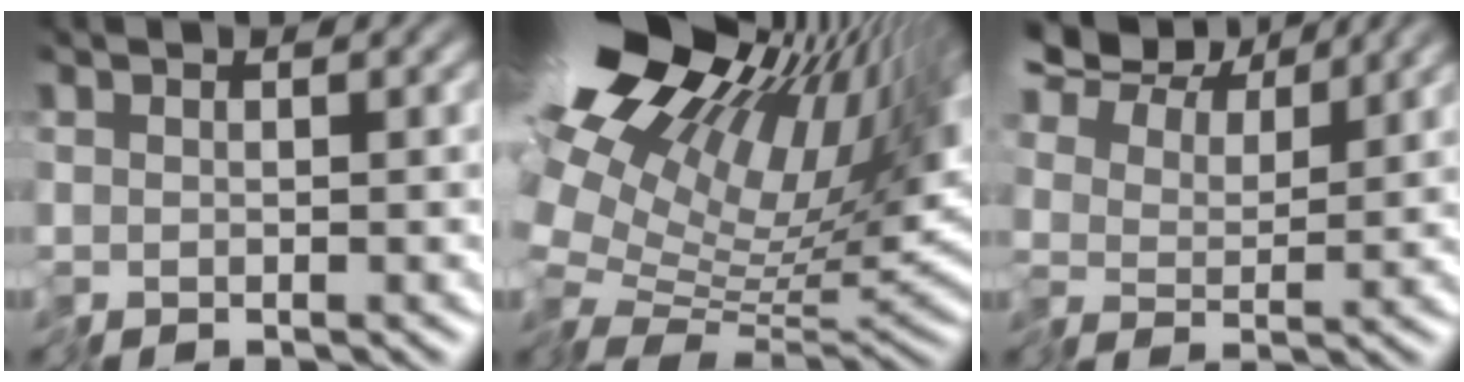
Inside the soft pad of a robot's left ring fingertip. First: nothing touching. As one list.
[{"total": 16.6, "force": [5.6, 7.8, 13.5], "torque": [-0.245, 0.027, 0.106]}, {"total": 7.5, "force": [6.0, 3.1, 3.4], "torque": [-0.081, 0.017, 0.095]}]